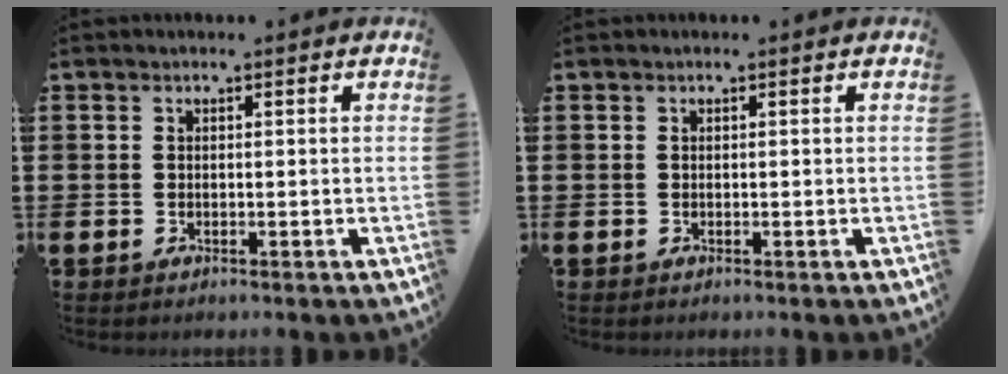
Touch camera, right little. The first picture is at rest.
{"total": 0.0}